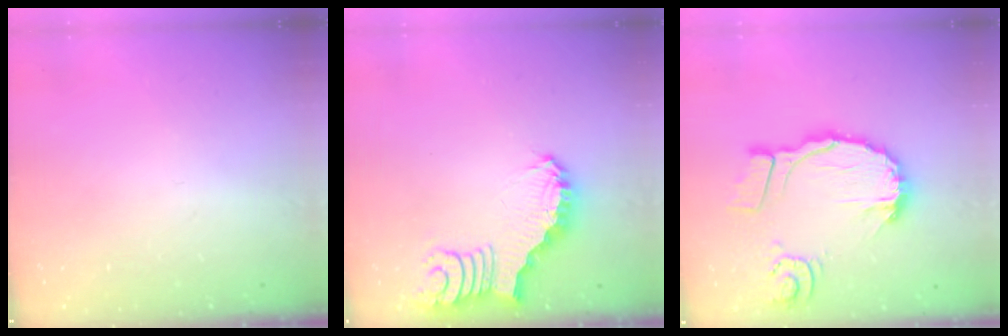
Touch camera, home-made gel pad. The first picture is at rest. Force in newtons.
{"total": 3.2, "press": 3.1, "slide": 0.6}
{"total": 15.5, "press": 15.4, "slide": 1.9}